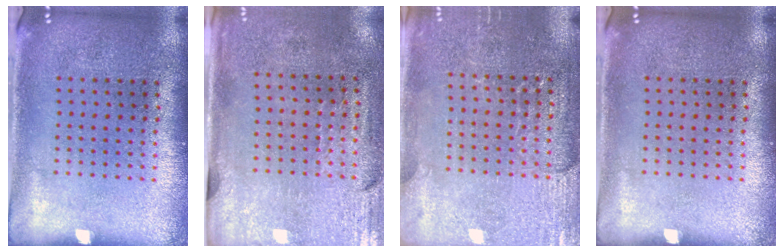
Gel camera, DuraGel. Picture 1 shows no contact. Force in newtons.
{"total": 3.0, "press": 2.5, "slide": 1.6}
{"total": 2.9, "press": 2.9, "slide": 0.2}
{"total": 0.0}